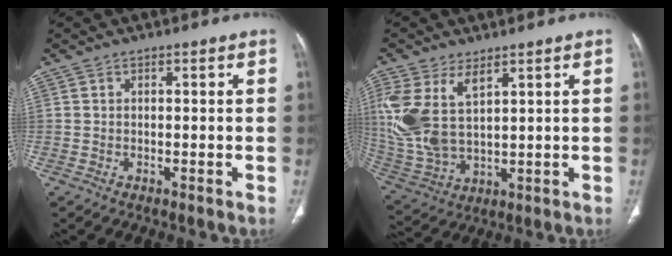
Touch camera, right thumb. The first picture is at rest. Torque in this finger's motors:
{"motor_torque": [0.09, 0.37, 1.10, 0.96, 0.30]}